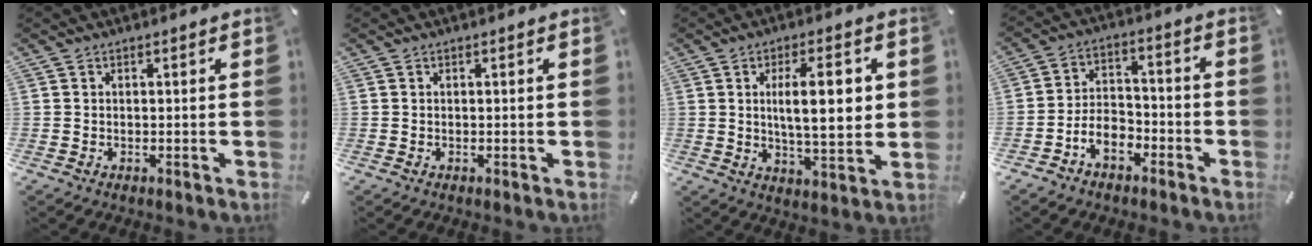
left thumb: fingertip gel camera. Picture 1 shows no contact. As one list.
[{"total": 0.0}, {"total": 12.9, "force": [2.3, 4.4, 11.9], "torque": [-0.174, -0.005, 0.029]}, {"total": 7.7, "force": [-4.5, 5.0, 3.8], "torque": [-0.075, 0.027, -0.084]}]